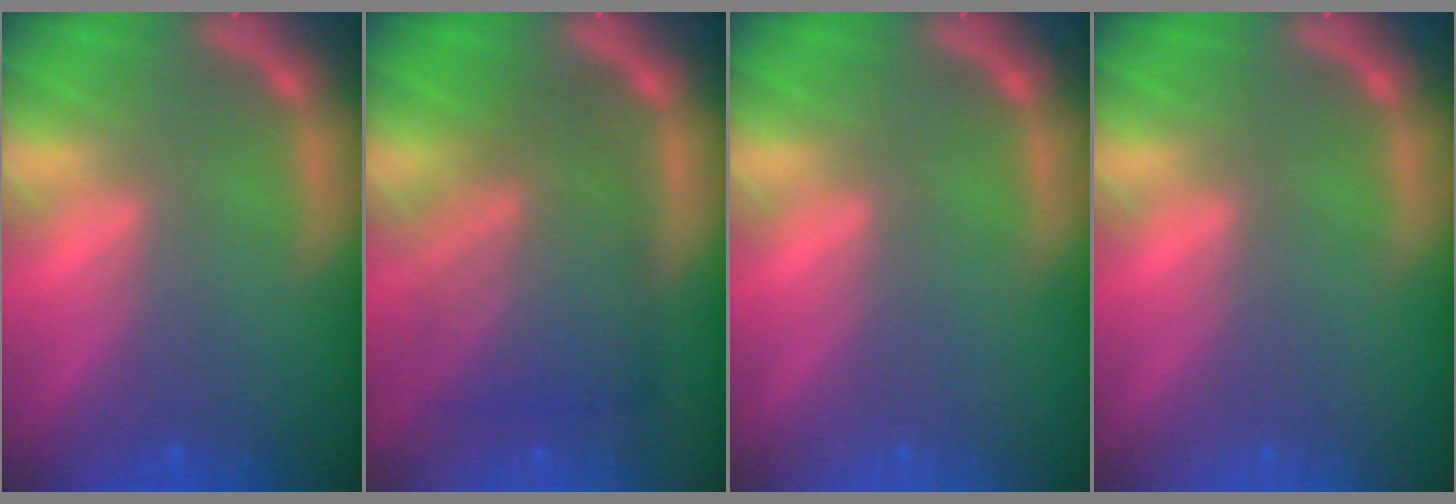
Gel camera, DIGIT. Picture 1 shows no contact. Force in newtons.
{"total": 8.1}
{"total": 0.0}
{"total": 0.0}